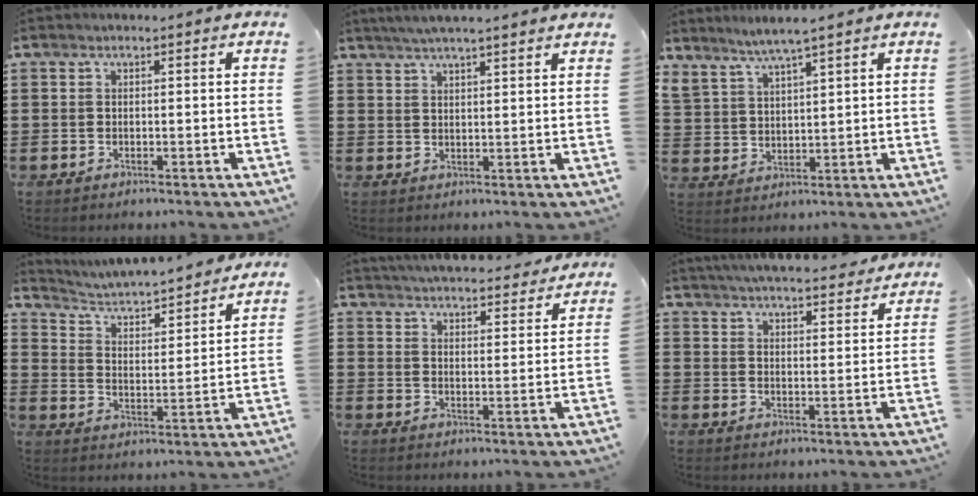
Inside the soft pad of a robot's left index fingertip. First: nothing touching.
{"total": 3.6, "force": [3.3, -0.5, 1.4], "torque": [-0.036, -0.005, 0.060]}
{"total": 3.6, "force": [3.4, -0.2, 1.1], "torque": [-0.033, -0.013, 0.059]}
{"total": 3.9, "force": [3.8, -0.2, 0.9], "torque": [-0.038, -0.037, 0.055]}
{"total": 4.7, "force": [4.7, -0.3, 0.4], "torque": [-0.029, -0.031, 0.081]}
{"total": 5.3, "force": [5.2, -0.3, 0.8], "torque": [-0.037, -0.030, 0.091]}